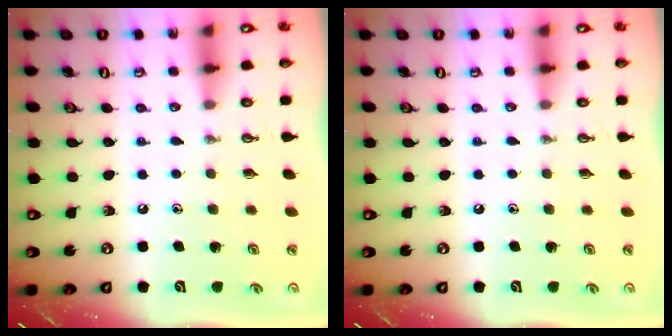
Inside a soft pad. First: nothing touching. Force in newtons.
{"total": 0.0}